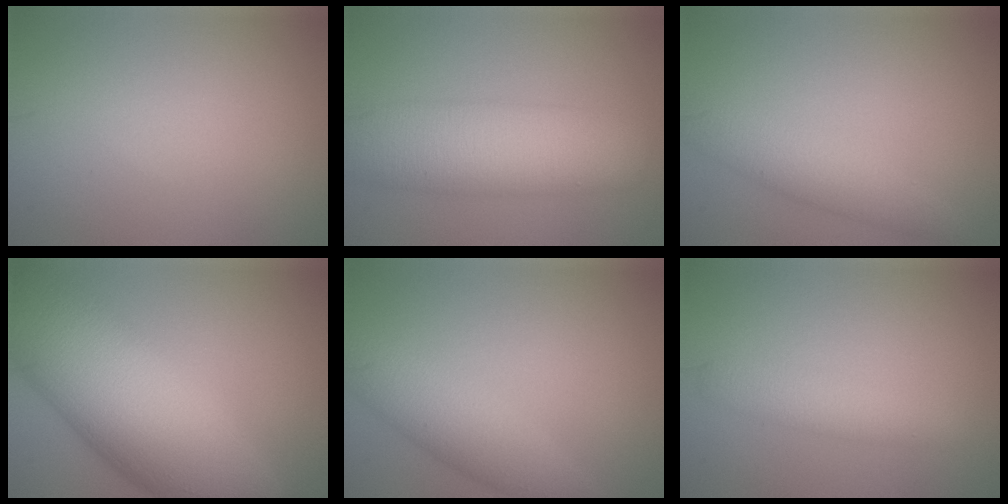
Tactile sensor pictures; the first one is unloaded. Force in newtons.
{"total": 8.9, "press": 8.9, "slide": 0.1}
{"total": 3.3, "press": 3.3, "slide": 0.1}
{"total": 15.1, "press": 15.1, "slide": 0.4}
{"total": 4.5, "press": 4.5, "slide": 0.1}
{"total": 2.4, "press": 2.4, "slide": 0.1}